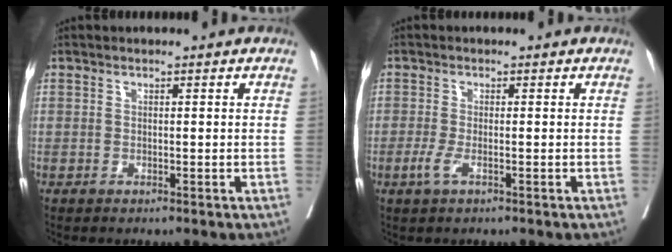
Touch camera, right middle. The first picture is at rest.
{"total": 2.1, "force": [-0.9, 0.5, 1.8], "torque": [-0.043, -0.005, -0.018]}